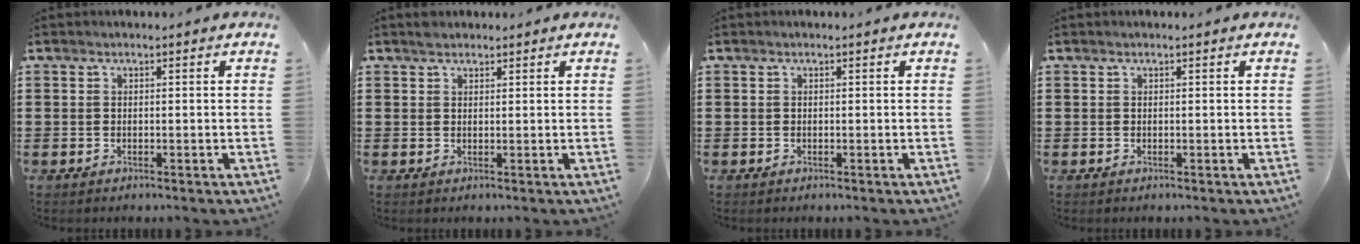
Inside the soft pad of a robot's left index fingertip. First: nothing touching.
{"total": 1.5, "force": [1.3, 0.6, 0.0], "torque": [-0.004, 0.003, 0.026]}
{"total": 0.0}
{"total": 0.0}